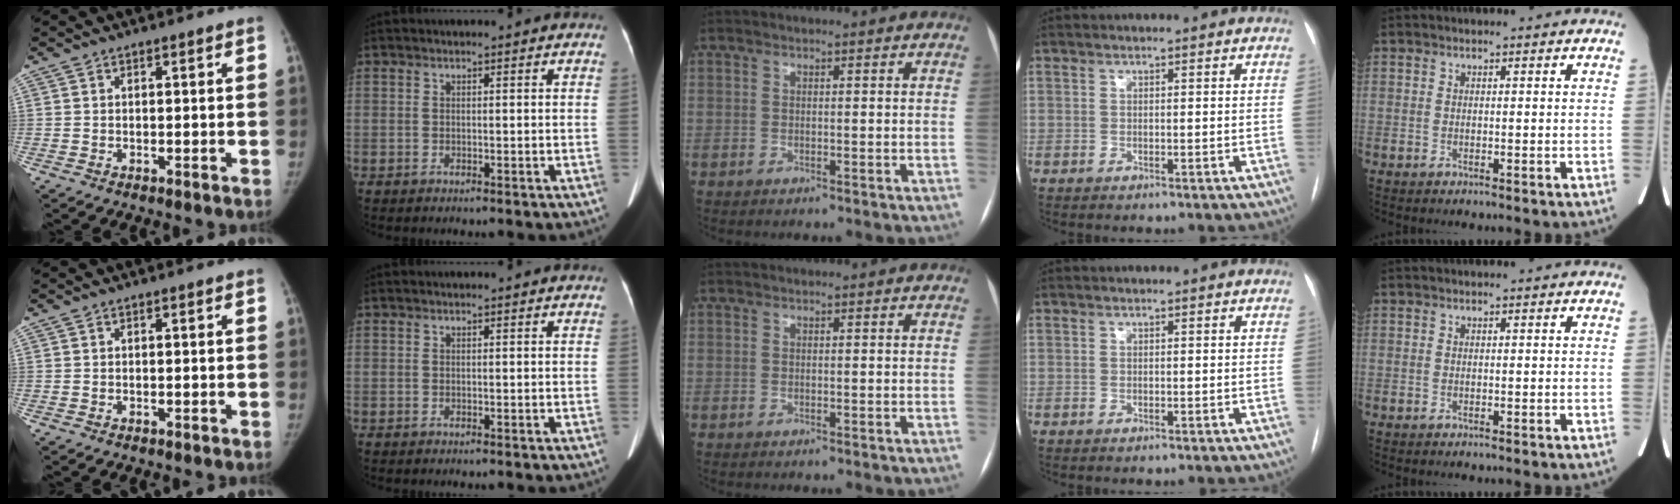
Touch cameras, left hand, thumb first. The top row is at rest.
{}